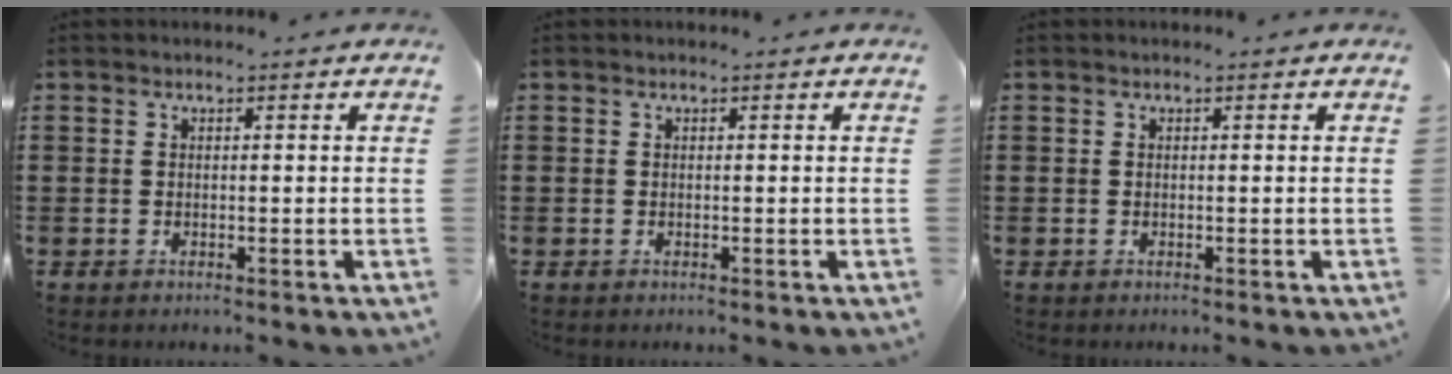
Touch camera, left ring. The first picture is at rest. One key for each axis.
{"total": 0.0}
{"total": 0.0}